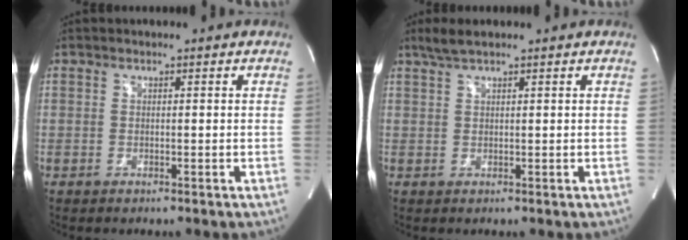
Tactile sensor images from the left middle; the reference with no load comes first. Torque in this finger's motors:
{"motor_torque": [0.11, -0.05, 0.00, 0.01]}